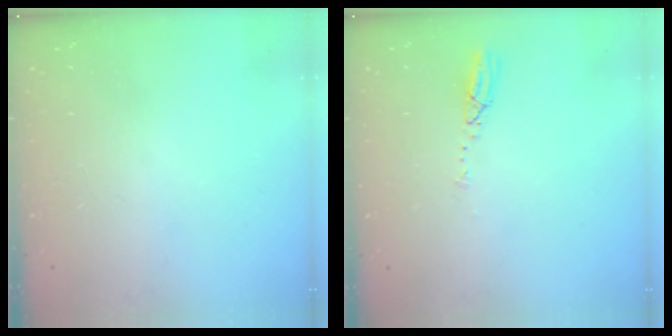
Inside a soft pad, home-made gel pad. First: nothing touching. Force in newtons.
{"total": 3.6, "press": 3.6, "slide": 0.2}